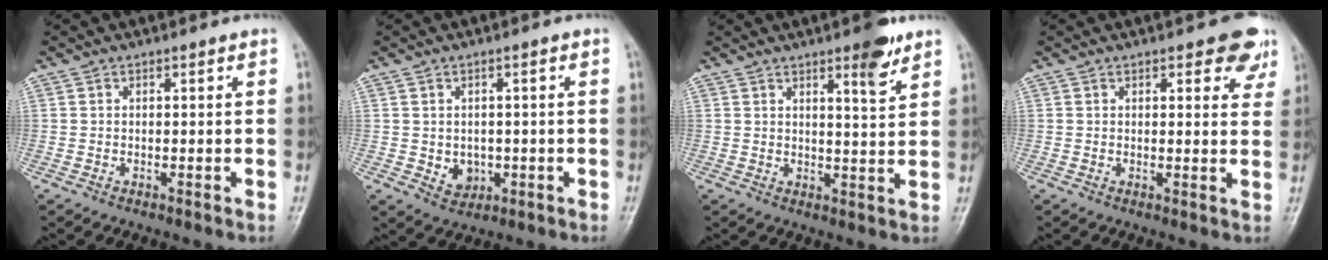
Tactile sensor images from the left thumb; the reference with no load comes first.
{"total": 3.7, "force": [-0.6, 3.2, 1.8], "torque": [-0.009, 0.000, 0.002]}
{"total": 5.9, "force": [3.9, 1.1, 4.3], "torque": [-0.052, -0.025, 0.053]}
{"total": 5.5, "force": [3.4, 2.5, 3.5], "torque": [-0.005, -0.013, 0.034]}